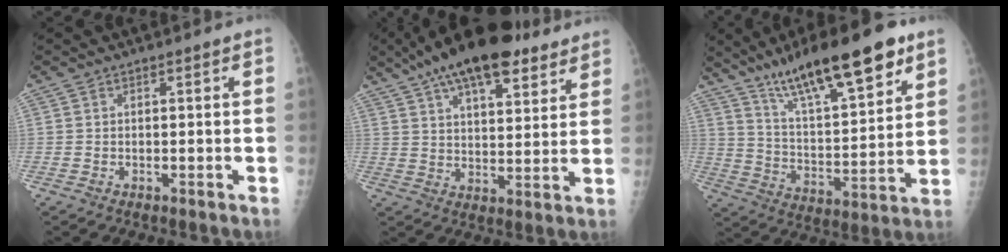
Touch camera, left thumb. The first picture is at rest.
{"total": 20.3, "force": [13.4, 8.1, 12.9], "torque": [-0.188, -0.018, 0.209]}
{"total": 21.5, "force": [13.9, 5.5, 15.5], "torque": [-0.229, -0.051, 0.235]}